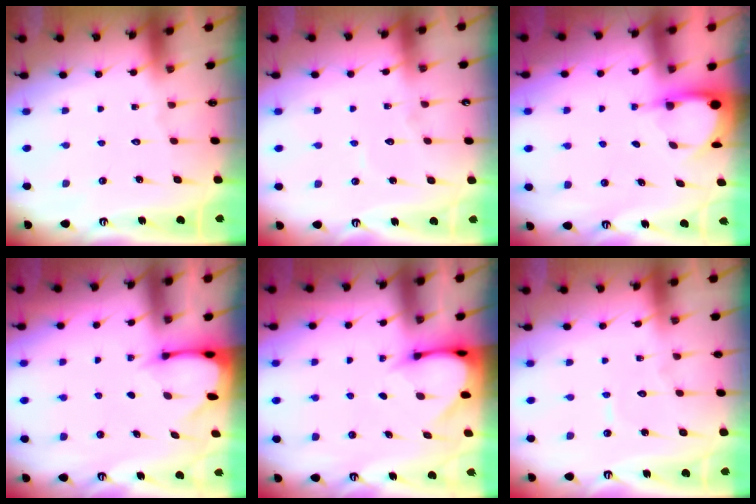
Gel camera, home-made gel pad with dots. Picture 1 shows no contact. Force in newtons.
{"total": 4.9, "press": 4.9, "slide": 0.4}
{"total": 3.4, "press": 3.4, "slide": 0.3}
{"total": 2.6, "press": 2.5, "slide": 0.3}
{"total": 3.3, "press": 3.3, "slide": 0.1}
{"total": 4.3, "press": 4.3, "slide": 0.3}